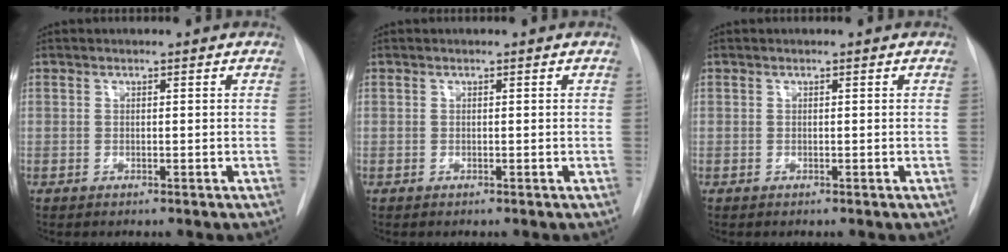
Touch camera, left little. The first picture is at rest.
{"total": 0.0}
{"total": 0.0}